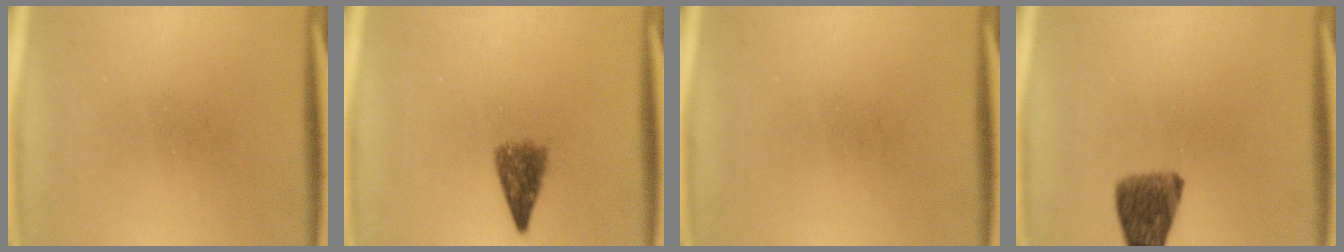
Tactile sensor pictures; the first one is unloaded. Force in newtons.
{"total": 4.0}
{"total": 0.0}
{"total": 7.4}